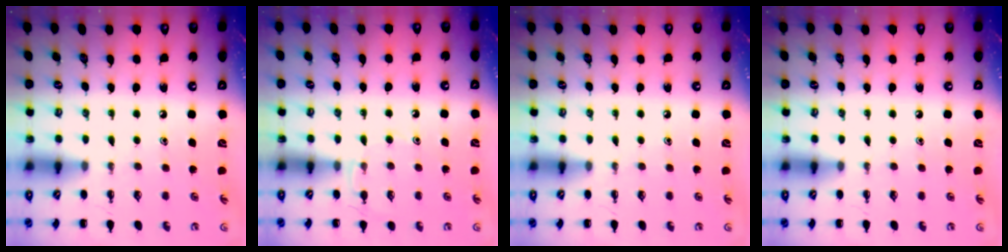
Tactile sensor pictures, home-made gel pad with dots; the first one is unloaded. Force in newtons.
{"total": 4.1, "press": 4.0, "slide": 1.2}
{"total": 0.0}
{"total": 0.0}